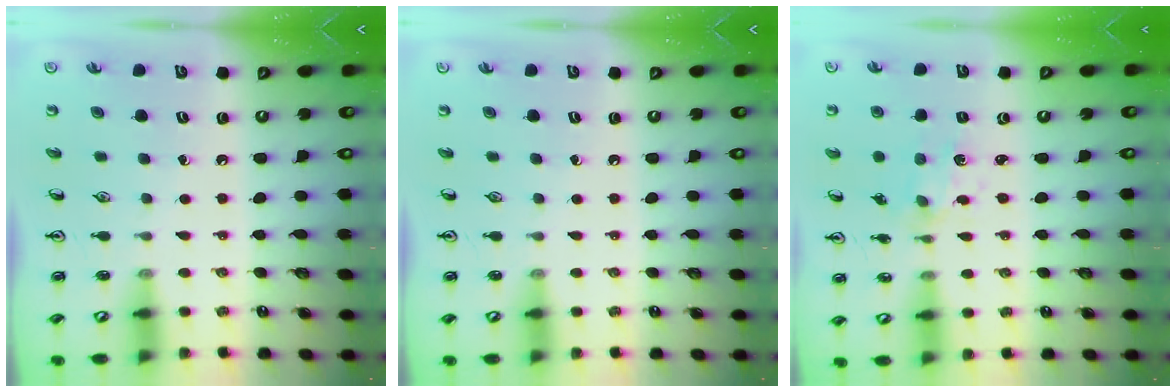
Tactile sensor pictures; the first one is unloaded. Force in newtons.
{"total": 0.0}
{"total": 1.9, "press": 1.9, "slide": 0.2}